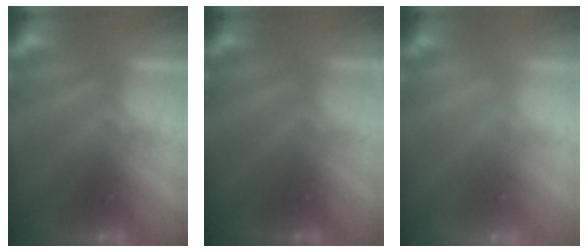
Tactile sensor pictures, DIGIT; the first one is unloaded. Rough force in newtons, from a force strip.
{"total": 2.4}
{"total": 1.8}